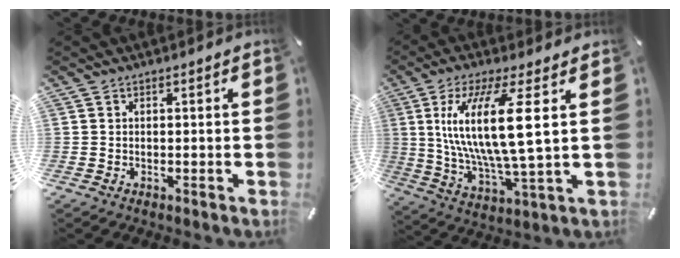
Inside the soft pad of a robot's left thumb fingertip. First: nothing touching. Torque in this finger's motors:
{"motor_torque": [0.46, 2.17, 2.47, -0.30, 0.78]}